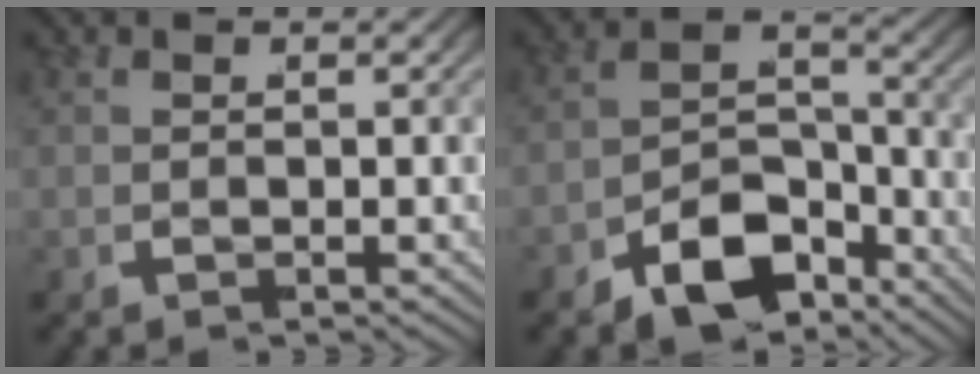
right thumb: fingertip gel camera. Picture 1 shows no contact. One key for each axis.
{"total": 6.9, "fx": -4.9, "fy": 4.0, "fz": 2.7, "tx": -0.040, "ty": -0.029, "tz": -0.081}